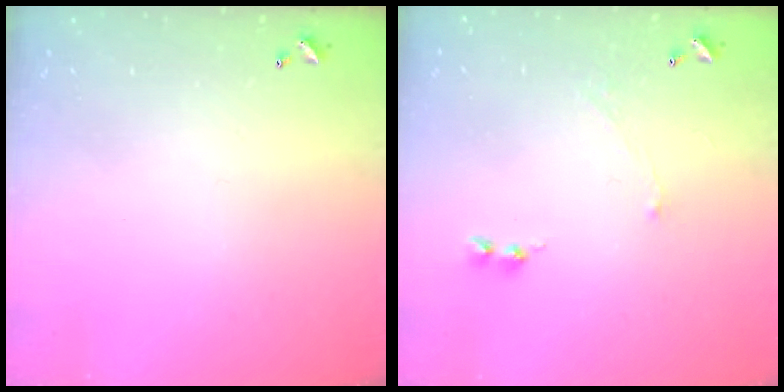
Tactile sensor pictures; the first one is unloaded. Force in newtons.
{"total": 2.1, "press": 2.0, "slide": 0.7}